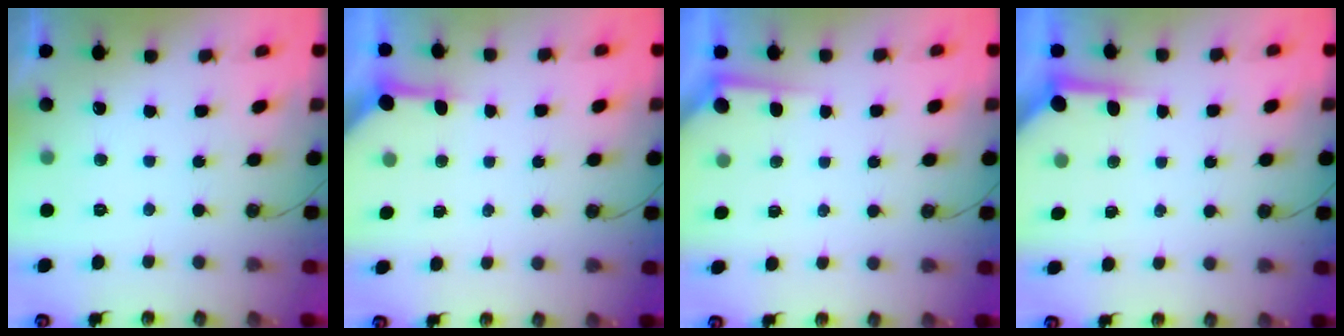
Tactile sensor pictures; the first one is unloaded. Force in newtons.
{"total": 3.3, "press": 3.3, "slide": 0.5}
{"total": 1.8, "press": 1.8, "slide": 0.3}
{"total": 3.9, "press": 3.9, "slide": 0.3}